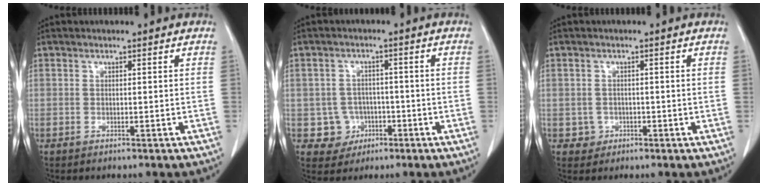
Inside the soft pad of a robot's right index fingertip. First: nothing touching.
{"total": 4.6, "force": [-1.1, 4.5, 0.2], "torque": [0.009, 0.014, -0.010]}
{"total": 1.8, "force": [-0.5, 1.7, 0.0], "torque": [0.010, 0.008, -0.007]}